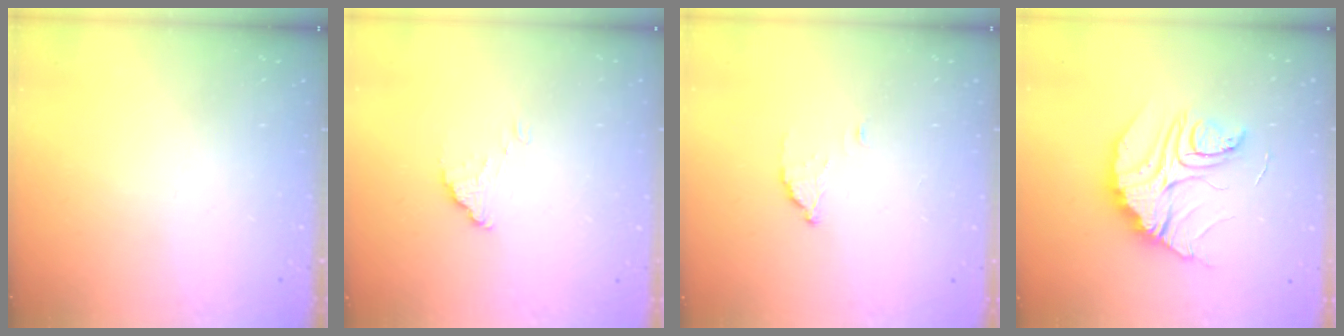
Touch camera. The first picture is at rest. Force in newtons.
{"total": 1.5, "press": 1.5, "slide": 0.1}
{"total": 2.2, "press": 2.2, "slide": 0.2}
{"total": 18.8, "press": 18.7, "slide": 1.6}